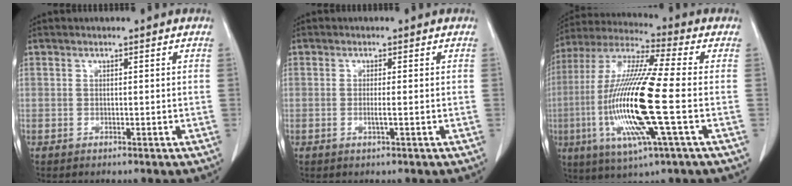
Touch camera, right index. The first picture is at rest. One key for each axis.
{"total": 1.4, "fx": -0.3, "fy": -0.2, "fz": 1.3, "tx": -0.029, "ty": -0.003, "tz": -0.007}
{"total": 19.0, "fx": -3.5, "fy": 0.9, "fz": 18.7, "tx": -0.396, "ty": -0.013, "tz": -0.072}